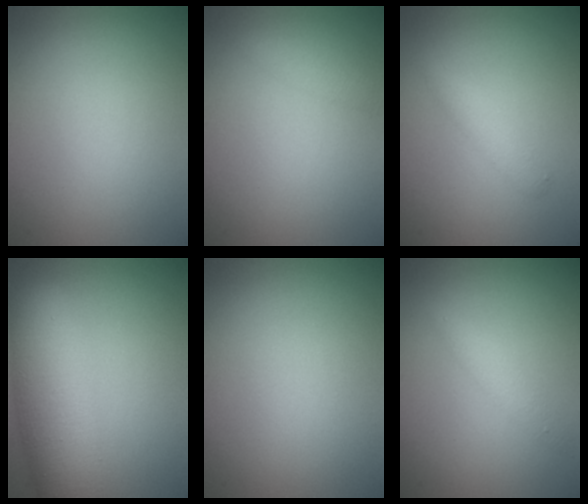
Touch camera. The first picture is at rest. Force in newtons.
{"total": 1.3, "press": 1.3, "slide": 0.0}
{"total": 1.4, "press": 1.4, "slide": 0.0}
{"total": 7.4, "press": 7.4, "slide": 0.3}
{"total": 0.0}
{"total": 1.4, "press": 1.4, "slide": 0.0}